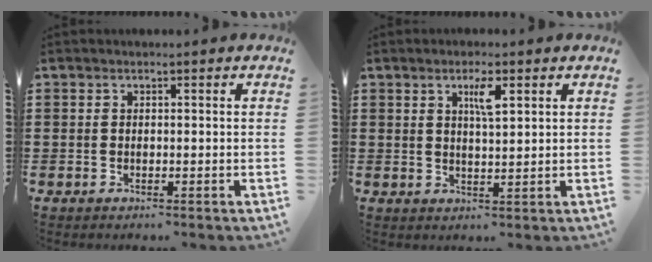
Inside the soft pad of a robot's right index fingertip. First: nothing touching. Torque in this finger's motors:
{"motor_torque": [0.54, 0.08, 0.13, 0.07]}